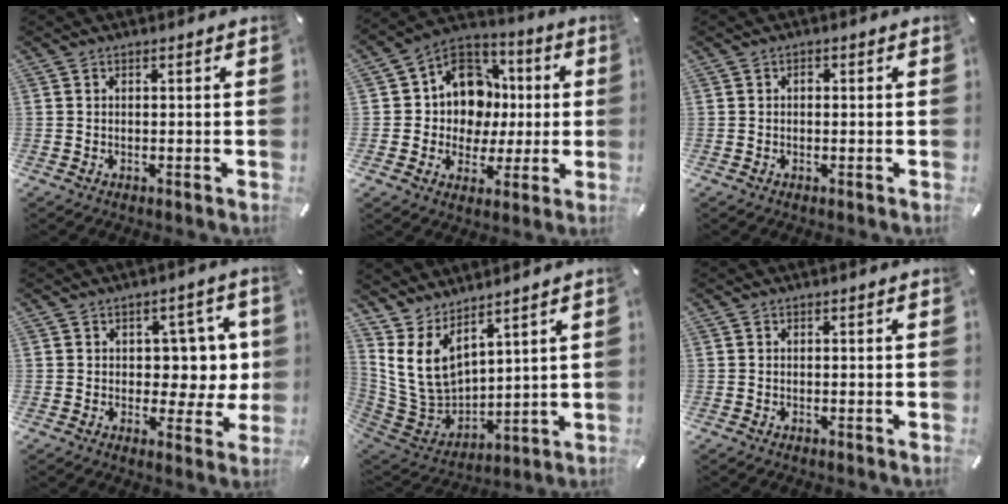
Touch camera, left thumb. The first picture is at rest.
{"total": 13.2, "force": [1.2, 12.1, 5.1], "torque": [-0.096, -0.004, 0.034]}
{"total": 0.8, "force": [-0.1, 0.6, 0.5], "torque": [-0.009, 0.004, -0.003]}
{"total": 7.6, "force": [1.6, 5.7, 4.8], "torque": [-0.048, -0.004, 0.024]}
{"total": 11.2, "force": [6.2, 7.7, 5.3], "torque": [-0.132, -0.047, 0.126]}
{"total": 0.0}